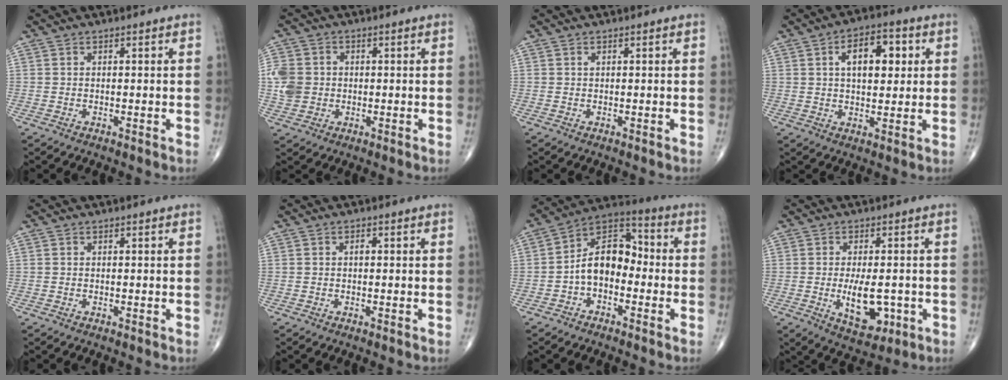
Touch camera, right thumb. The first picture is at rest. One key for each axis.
{"total": 6.9, "fx": 0.0, "fy": 6.0, "fz": 3.4, "tx": -0.065, "ty": 0.007, "tz": 0.000}
{"total": 0.0}
{"total": 9.9, "fx": 2.6, "fy": 5.3, "fz": 8.0, "tx": -0.092, "ty": 0.004, "tz": 0.037}
{"total": 0.0}
{"total": 0.8, "fx": 0.0, "fy": 0.5, "fz": 0.6, "tx": -0.008, "ty": 0.001, "tz": -0.002}
{"total": 11.0, "fx": -2.1, "fy": 7.3, "fz": 8.0, "tx": -0.109, "ty": 0.045, "tz": -0.054}
{"total": 9.0, "fx": -1.9, "fy": 4.4, "fz": 7.6, "tx": -0.108, "ty": -0.008, "tz": -0.018}